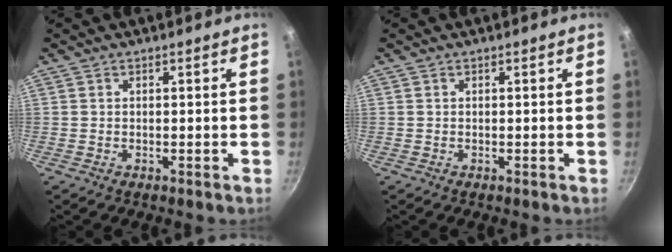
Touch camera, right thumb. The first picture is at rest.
{"total": 0.0}